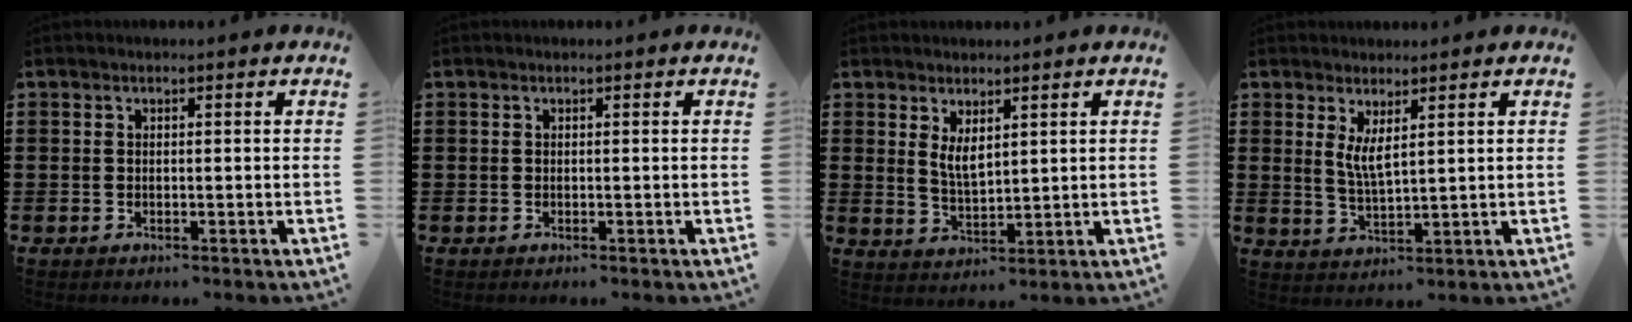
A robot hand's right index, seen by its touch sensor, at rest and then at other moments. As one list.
[{"total": 0.0}, {"total": 3.6, "force": [1.8, 1.5, 2.7], "torque": [-0.056, 0.002, 0.033]}, {"total": 3.6, "force": [1.8, 0.9, 3.0], "torque": [-0.064, -0.001, 0.032]}]